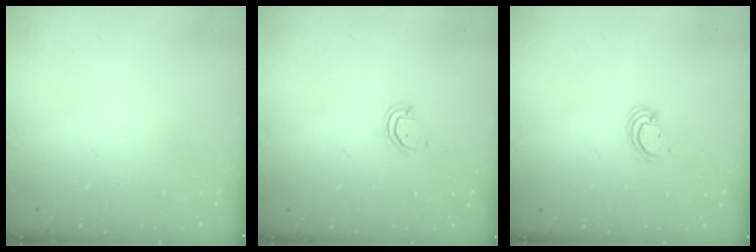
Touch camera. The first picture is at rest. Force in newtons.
{"total": 3.6, "press": 3.6, "slide": 0.2}
{"total": 2.7, "press": 2.7, "slide": 0.2}